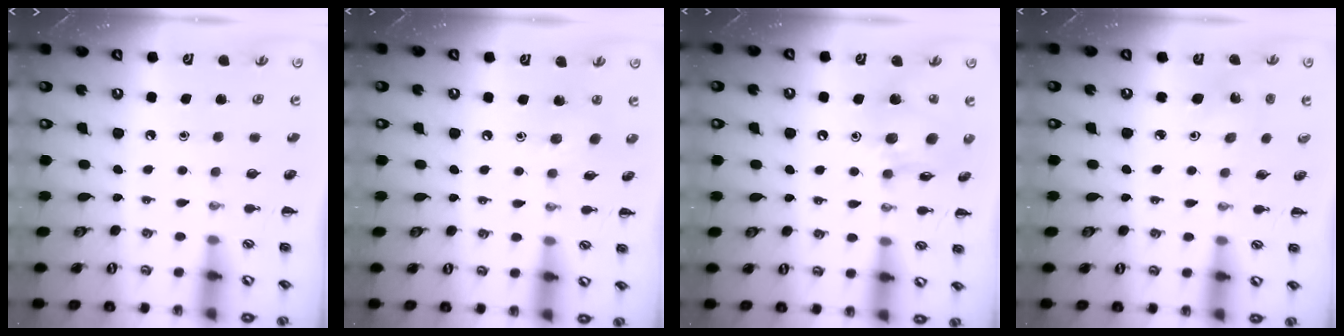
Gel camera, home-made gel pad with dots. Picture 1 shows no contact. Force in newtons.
{"total": 5.2, "press": 5.1, "slide": 0.9}
{"total": 11.7, "press": 11.2, "slide": 3.3}
{"total": 3.5, "press": 3.4, "slide": 1.0}